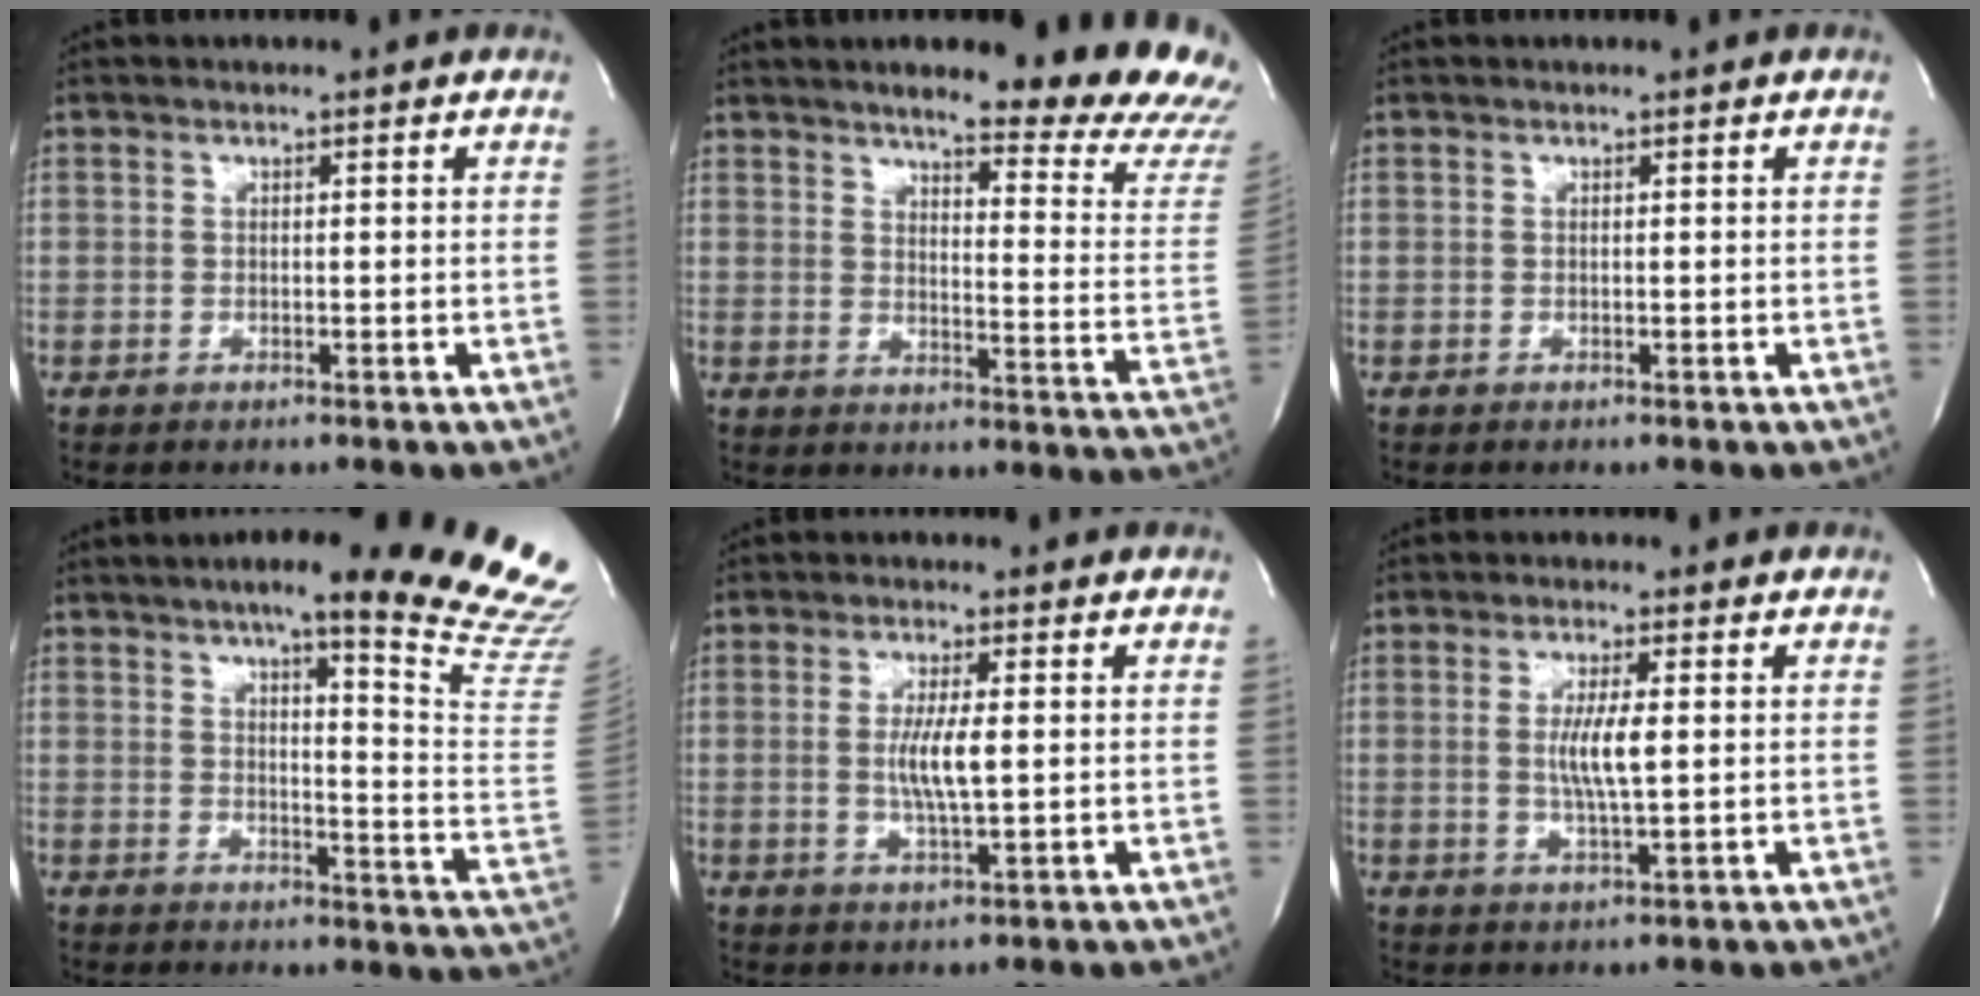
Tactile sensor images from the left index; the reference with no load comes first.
{"total": 20.3, "force": [18.2, 1.7, 8.9], "torque": [-0.107, -0.093, 0.203]}
{"total": 0.0}
{"total": 24.0, "force": [19.5, 0.4, 13.9], "torque": [-0.160, -0.084, 0.227]}
{"total": 5.3, "force": [0.2, 0.5, 5.2], "torque": [-0.106, -0.006, 0.003]}
{"total": 5.2, "force": [0.4, 0.5, 5.2], "torque": [-0.103, -0.006, 0.007]}